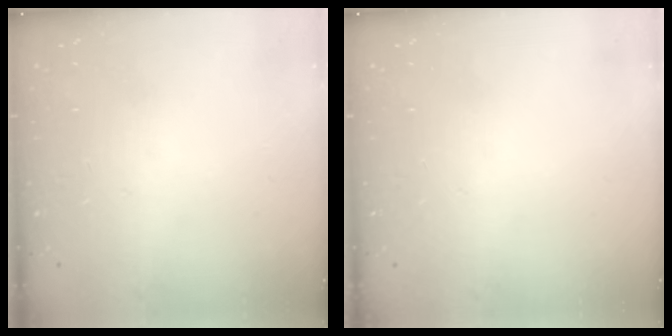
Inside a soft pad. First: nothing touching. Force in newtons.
{"total": 0.0}